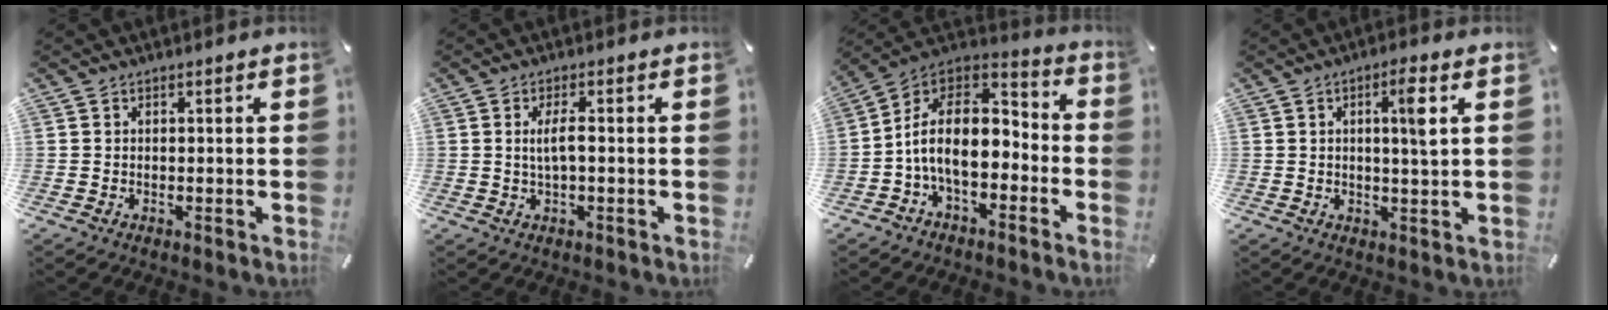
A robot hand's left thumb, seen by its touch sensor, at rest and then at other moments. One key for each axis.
{"total": 4.2, "fx": 0.0, "fy": 1.0, "fz": 4.1, "tx": -0.084, "ty": -0.002, "tz": -0.004}
{"total": 14.8, "fx": -3.2, "fy": 9.1, "fz": 11.2, "tx": -0.227, "ty": 0.009, "tz": -0.058}
{"total": 5.5, "fx": 1.4, "fy": 0.5, "fz": 5.3, "tx": -0.089, "ty": -0.005, "tz": 0.016}